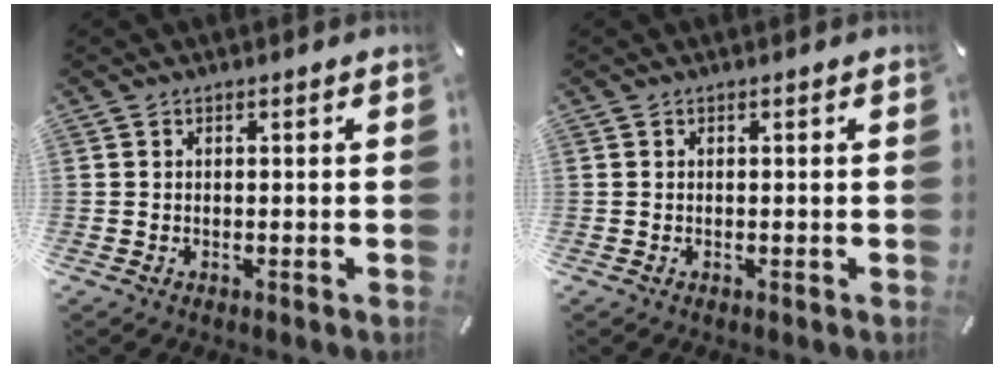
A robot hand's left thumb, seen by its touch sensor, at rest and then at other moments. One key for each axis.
{"total": 0.0}